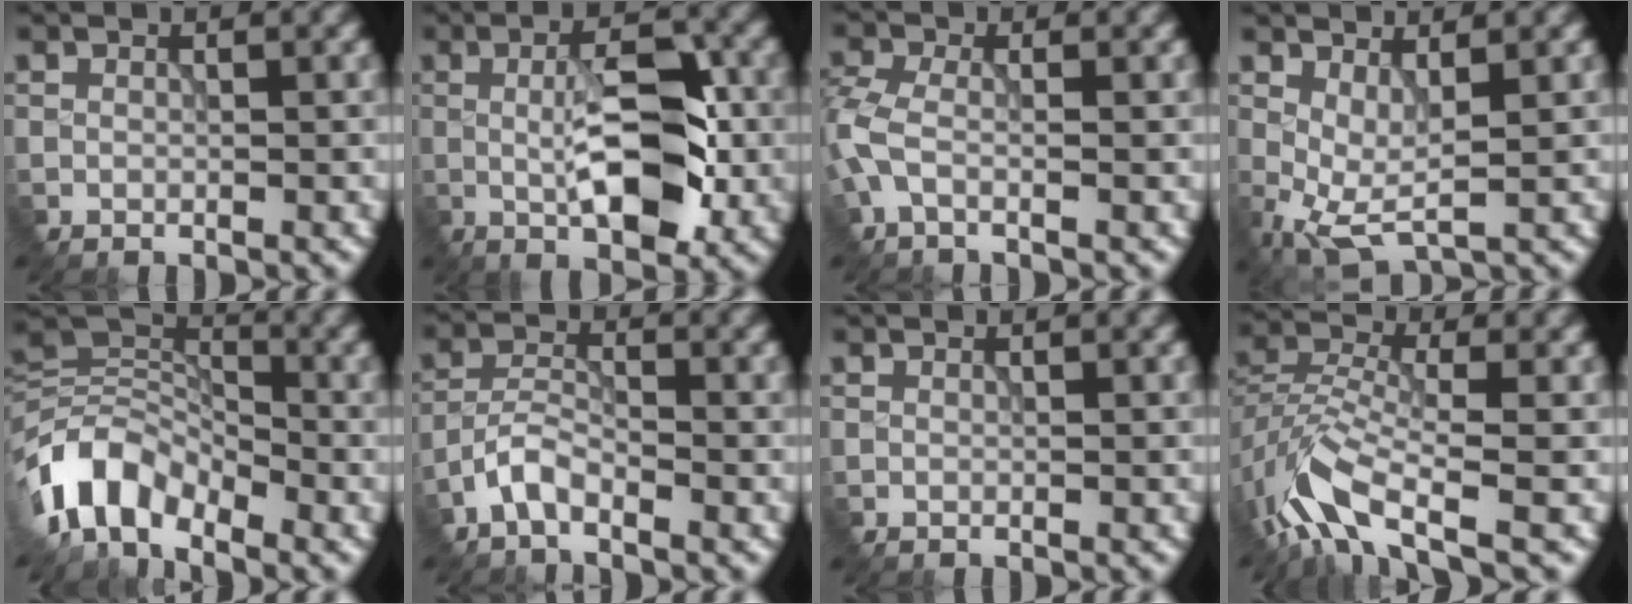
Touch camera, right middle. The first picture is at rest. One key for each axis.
{"total": 7.4, "fx": -0.7, "fy": 2.6, "fz": 6.9, "tx": -0.117, "ty": 0.001, "tz": -0.014}
{"total": 3.1, "fx": -0.9, "fy": 1.2, "fz": 2.7, "tx": -0.078, "ty": -0.001, "tz": -0.031}
{"total": 4.2, "fx": 0.4, "fy": 1.7, "fz": 3.8, "tx": -0.086, "ty": -0.010, "tz": 0.010}
{"total": 7.0, "fx": -4.3, "fy": 3.7, "fz": 4.1, "tx": -0.073, "ty": 0.004, "tz": -0.095}
{"total": 2.8, "fx": -2.1, "fy": 0.9, "fz": 1.7, "tx": -0.037, "ty": 0.008, "tz": -0.049}
{"total": 0.0}
{"total": 6.3, "fx": -3.7, "fy": 2.5, "fz": 4.5, "tx": -0.088, "ty": -0.002, "tz": -0.087}